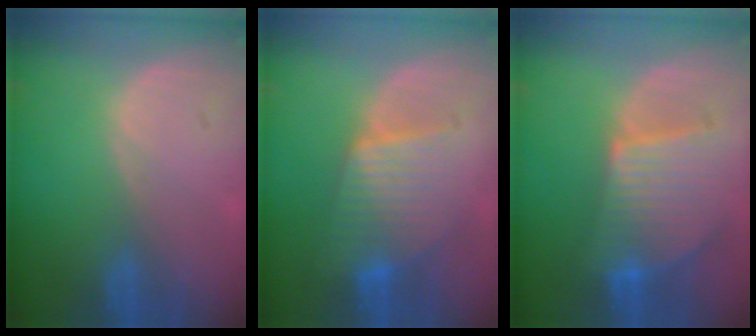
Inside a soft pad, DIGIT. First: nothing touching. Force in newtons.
{"total": 7.2, "press": 7.2, "slide": 0.3}
{"total": 9.4, "press": 8.2, "slide": 4.6}